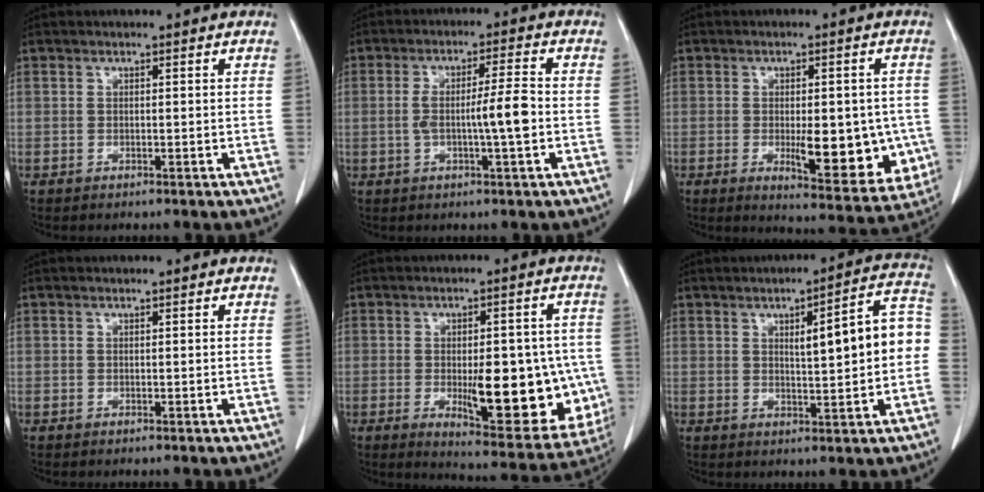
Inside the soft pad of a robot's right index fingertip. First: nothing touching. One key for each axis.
{"total": 6.6, "fx": -1.0, "fy": 0.0, "fz": 6.5, "tx": -0.118, "ty": 0.005, "tz": -0.017}
{"total": 12.6, "fx": -2.3, "fy": 4.4, "fz": 11.6, "tx": -0.139, "ty": -0.014, "tz": -0.018}
{"total": 0.0}
{"total": 17.2, "fx": -2.8, "fy": 5.8, "fz": 16.0, "tx": -0.169, "ty": -0.003, "tz": -0.014}
{"total": 10.3, "fx": 0.7, "fy": 1.5, "fz": 10.2, "tx": -0.135, "ty": 0.030, "tz": 0.012}